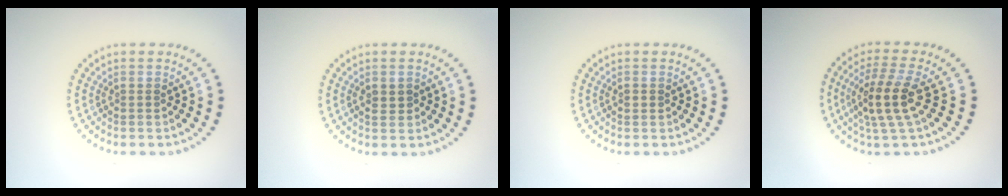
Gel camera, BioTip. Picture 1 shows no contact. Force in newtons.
{"total": 1.2, "press": 1.2, "slide": 0.1}
{"total": 1.0, "press": 0.9, "slide": 0.1}
{"total": 4.3, "press": 3.7, "slide": 2.1}